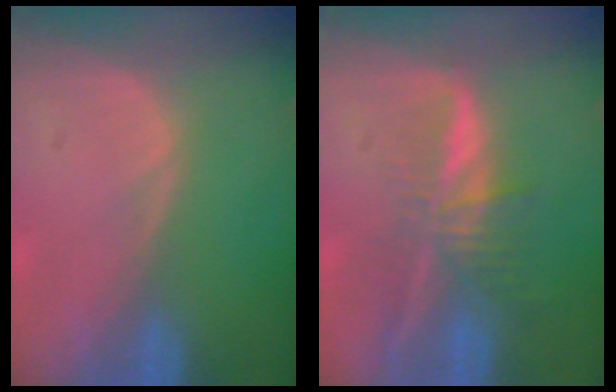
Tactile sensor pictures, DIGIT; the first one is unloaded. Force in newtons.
{"total": 6.9, "press": 5.8, "slide": 3.6}